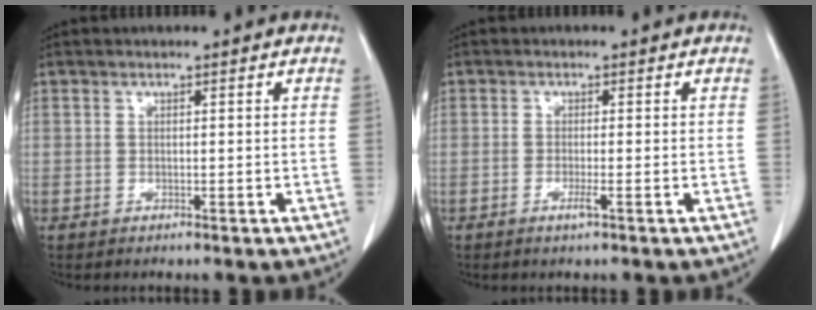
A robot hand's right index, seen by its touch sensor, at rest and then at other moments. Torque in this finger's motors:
{"motor_torque": [-0.03, -0.03, -0.03, 0.00]}